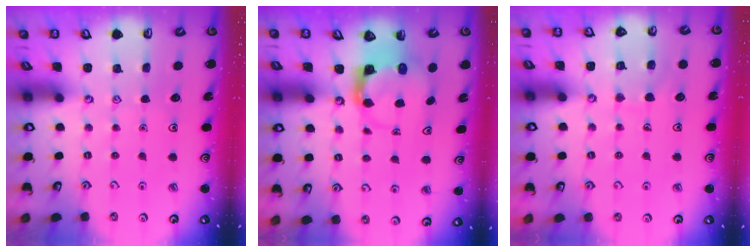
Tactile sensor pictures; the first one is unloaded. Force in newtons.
{"total": 3.6, "press": 3.6, "slide": 0.4}
{"total": 7.4, "press": 7.4, "slide": 0.4}